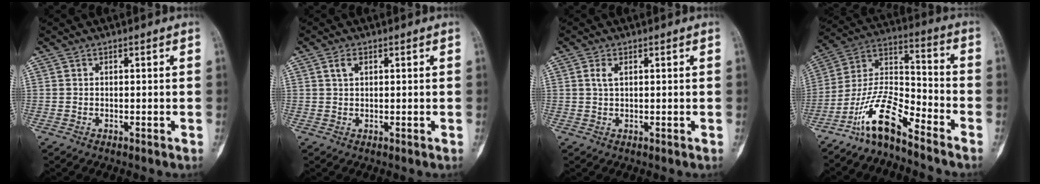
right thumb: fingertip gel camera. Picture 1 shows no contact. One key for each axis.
{"total": 1.9, "fx": 0.8, "fy": 1.1, "fz": 1.4, "tx": -0.029, "ty": 0.004, "tz": 0.017}
{"total": 1.9, "fx": 0.7, "fy": 0.9, "fz": 1.5, "tx": -0.036, "ty": 0.005, "tz": 0.015}
{"total": 11.8, "fx": -9.1, "fy": 2.7, "fz": 7.1, "tx": -0.145, "ty": 0.088, "tz": -0.178}